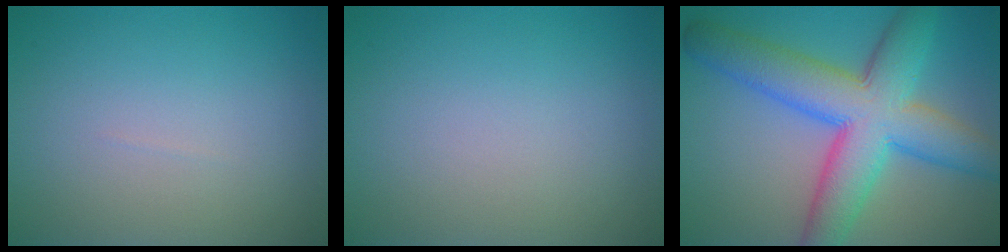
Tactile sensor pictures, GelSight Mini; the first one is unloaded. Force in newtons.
{"total": 0.0}
{"total": 10.2, "press": 10.2, "slide": 0.3}